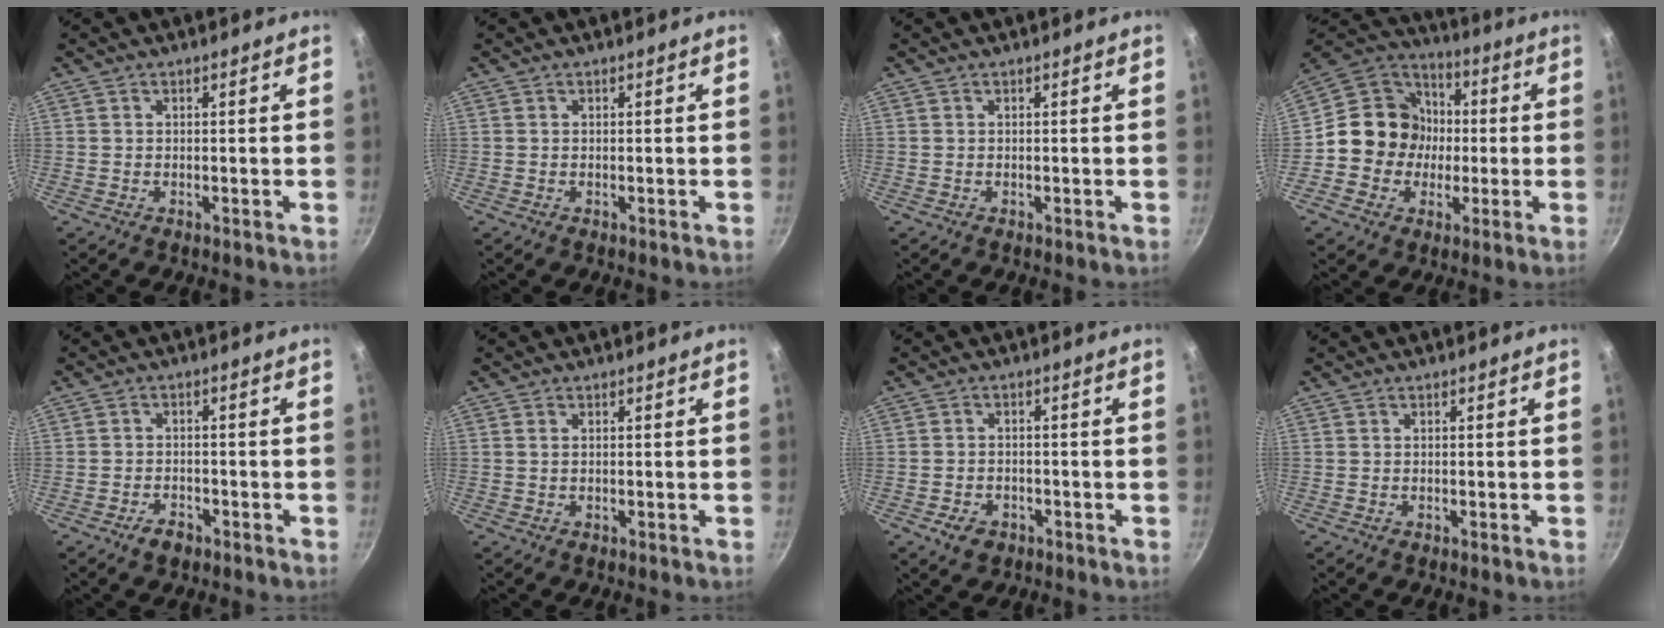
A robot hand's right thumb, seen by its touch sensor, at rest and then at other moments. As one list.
[{"total": 0.0}, {"total": 0.0}, {"total": 14.4, "force": [-1.0, 13.4, 5.3], "torque": [-0.046, 0.028, -0.030]}, {"total": 3.4, "force": [-2.3, 1.9, 1.6], "torque": [-0.023, 0.021, -0.036]}, {"total": 0.6, "force": [0.2, 0.3, 0.4], "torque": [-0.009, 0.001, 0.003]}, {"total": 4.4, "force": [-2.3, 3.1, 2.1], "torque": [-0.035, 0.018, -0.031]}, {"total": 0.0}]